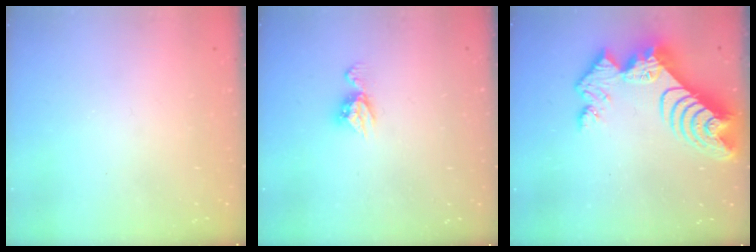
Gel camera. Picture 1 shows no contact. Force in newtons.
{"total": 6.4, "press": 6.4, "slide": 0.5}
{"total": 13.9, "press": 13.8, "slide": 1.3}